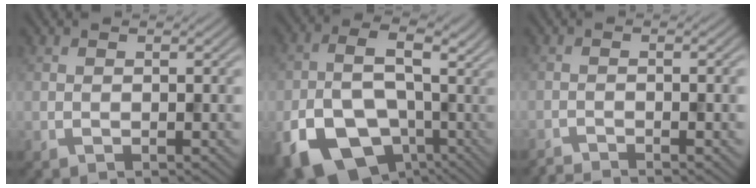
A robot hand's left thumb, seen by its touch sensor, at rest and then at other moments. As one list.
[{"total": 15.4, "force": [-5.4, 10.4, 9.9], "torque": [-0.177, -0.016, -0.081]}, {"total": 2.4, "force": [-2.0, 0.2, 1.4], "torque": [-0.023, 0.000, -0.042]}]